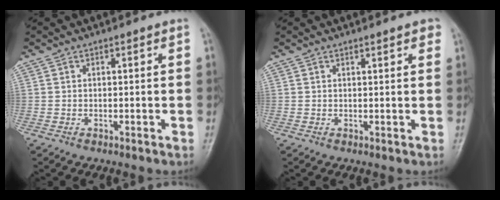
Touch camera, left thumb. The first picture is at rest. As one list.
[{"total": 1.8, "force": [1.3, 0.5, 1.2], "torque": [-0.010, -0.002, 0.013]}]